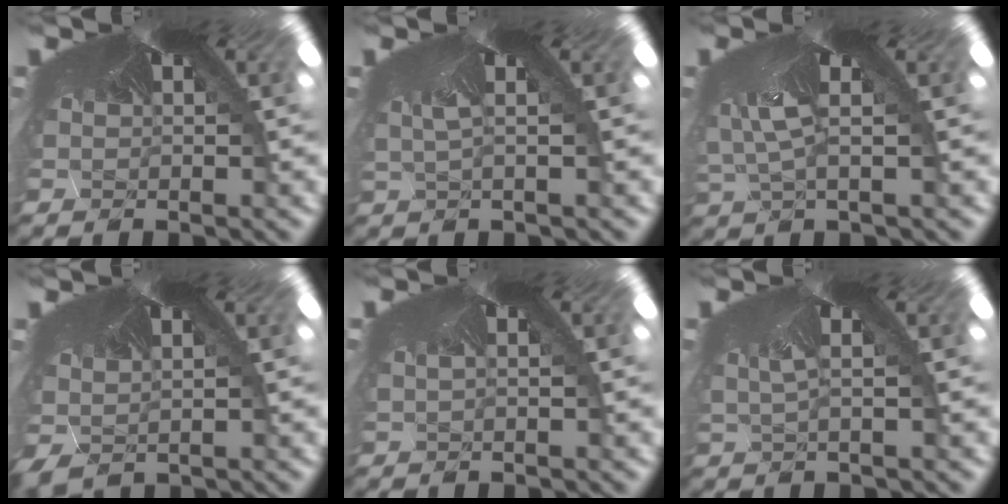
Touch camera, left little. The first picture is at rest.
{"total": 2.4, "force": [-1.7, -1.6, -0.4], "torque": [0.011, -0.023, -0.011]}
{"total": 3.1, "force": [-2.8, -1.2, -0.5], "torque": [-0.020, -0.050, -0.015]}
{"total": 1.7, "force": [-1.7, -0.1, 0.0], "torque": [-0.011, -0.024, -0.005]}
{"total": 0.6, "force": [-0.3, -0.5, 0.1], "torque": [0.007, -0.002, 0.000]}
{"total": 2.3, "force": [-1.6, -1.6, -0.4], "torque": [0.011, -0.021, -0.009]}